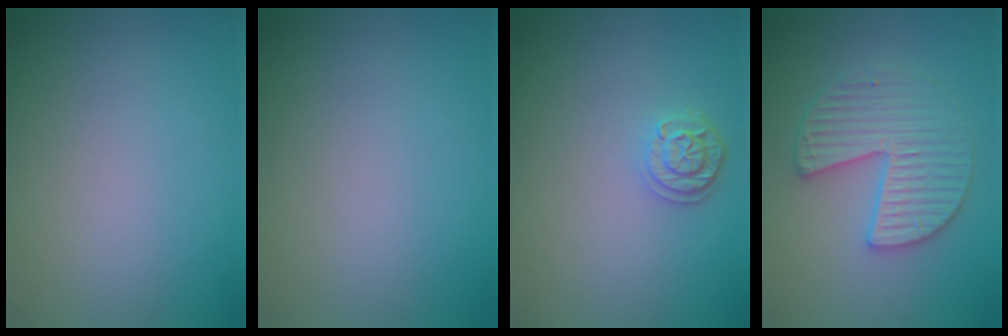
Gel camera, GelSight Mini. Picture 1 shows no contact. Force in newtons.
{"total": 0.0}
{"total": 2.1, "press": 1.9, "slide": 0.9}
{"total": 3.8, "press": 3.8, "slide": 0.5}